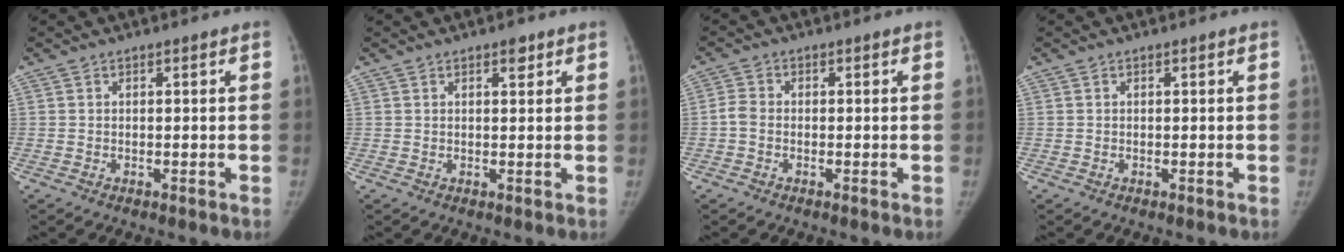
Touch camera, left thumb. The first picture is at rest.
{"total": 1.9, "force": [1.2, 0.9, 1.2], "torque": [-0.009, -0.005, 0.016]}
{"total": 2.6, "force": [-0.6, 1.9, 1.6], "torque": [-0.029, 0.005, -0.020]}
{"total": 0.0}